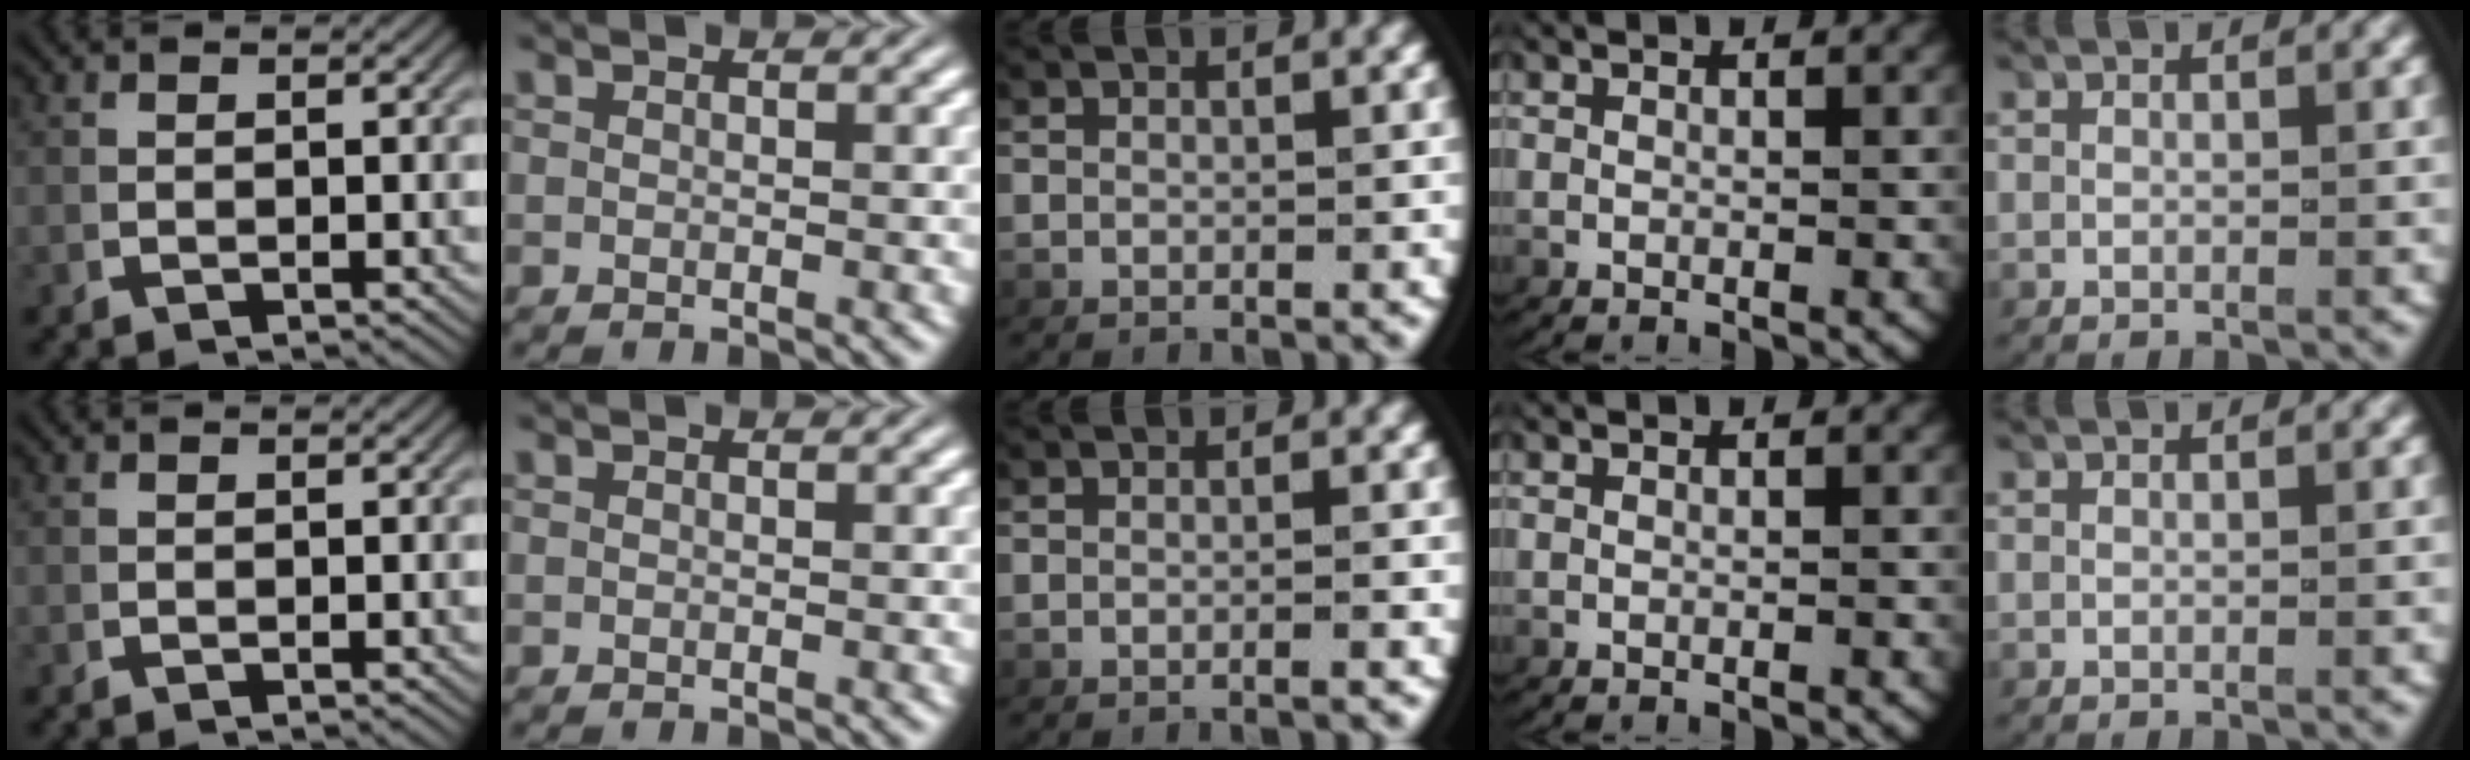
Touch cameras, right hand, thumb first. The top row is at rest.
{"middle": {"total": 0.7, "force": [-0.5, -0.2, 0.4], "torque": [-0.004, 0.007, -0.011]}}